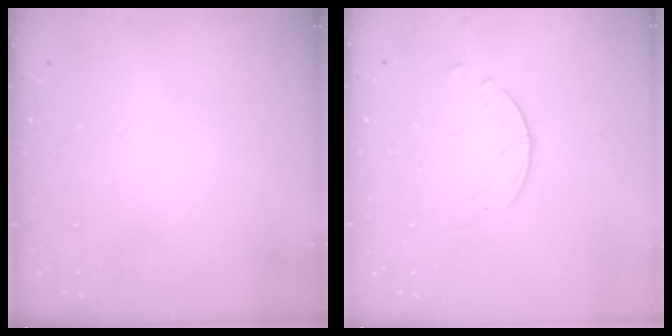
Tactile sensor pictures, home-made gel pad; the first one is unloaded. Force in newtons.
{"total": 0.9, "press": 0.9, "slide": 0.1}